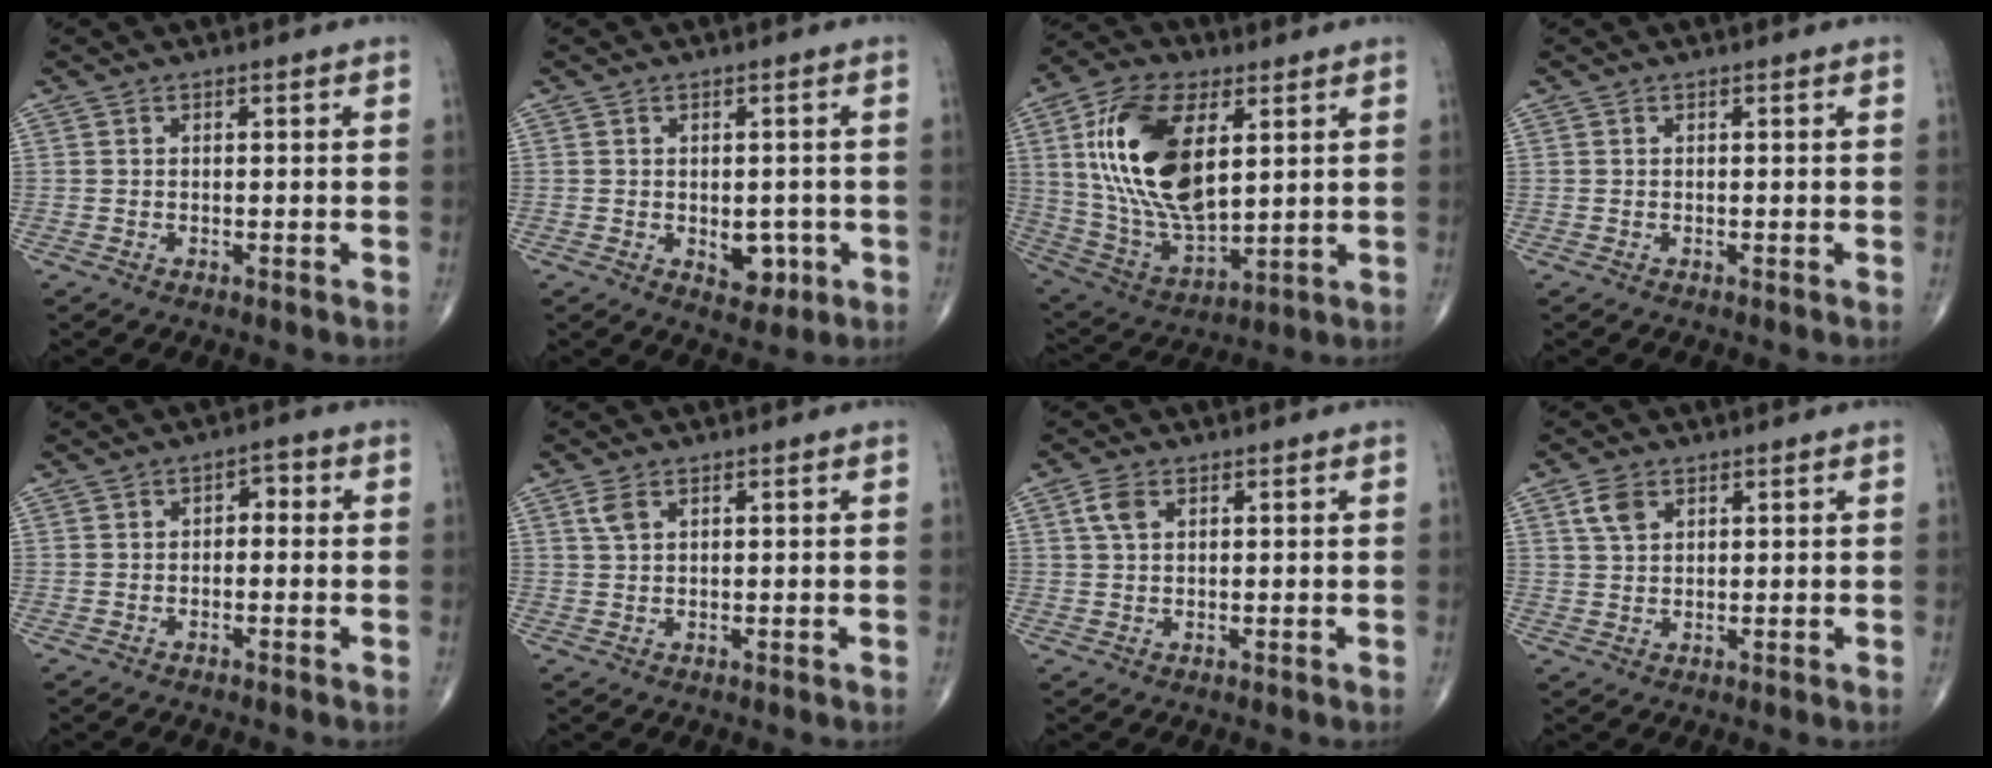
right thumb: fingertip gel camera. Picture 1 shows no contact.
{"total": 4.8, "force": [-1.1, 3.2, 3.5], "torque": [-0.017, -0.002, -0.007]}
{"total": 21.5, "force": [5.5, 11.0, 17.6], "torque": [-0.335, -0.018, 0.105]}
{"total": 0.0}
{"total": 2.5, "force": [-0.1, 1.6, 1.9], "torque": [-0.013, 0.012, -0.011]}
{"total": 2.3, "force": [1.2, 1.2, 1.6], "torque": [-0.036, 0.006, 0.029]}
{"total": 3.1, "force": [1.2, 1.7, 2.2], "torque": [-0.048, 0.007, 0.025]}
{"total": 3.8, "force": [1.9, 2.4, 2.3], "torque": [-0.040, -0.001, 0.039]}